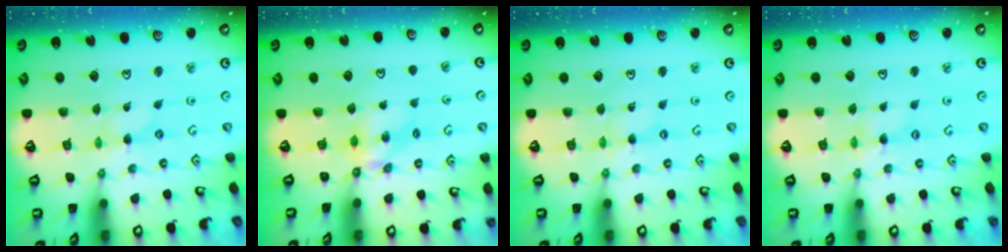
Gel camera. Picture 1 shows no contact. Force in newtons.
{"total": 5.4, "press": 5.4, "slide": 0.4}
{"total": 0.5, "press": 0.5, "slide": 0.1}
{"total": 1.2, "press": 1.2, "slide": 0.2}